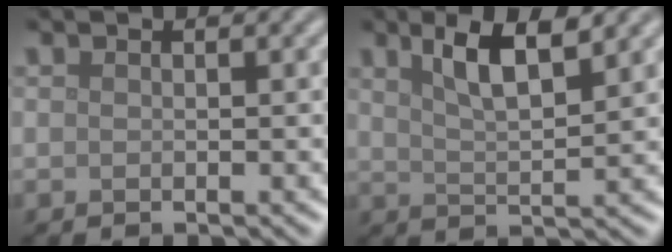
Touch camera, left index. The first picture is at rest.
{"total": 4.9, "force": [2.9, 1.2, 3.7], "torque": [-0.063, 0.005, 0.049]}